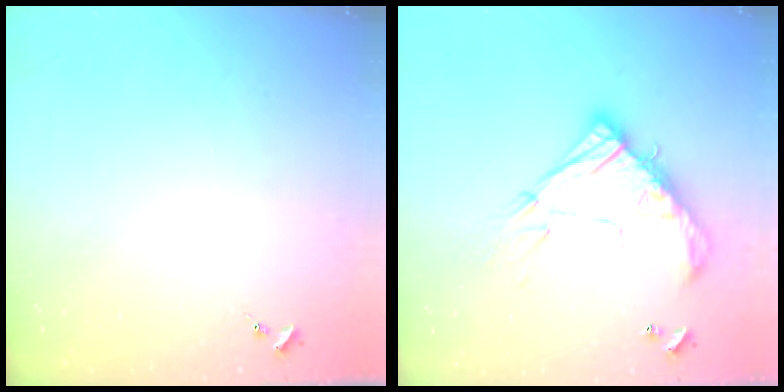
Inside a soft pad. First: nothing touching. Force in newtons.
{"total": 17.3, "press": 17.3, "slide": 1.4}